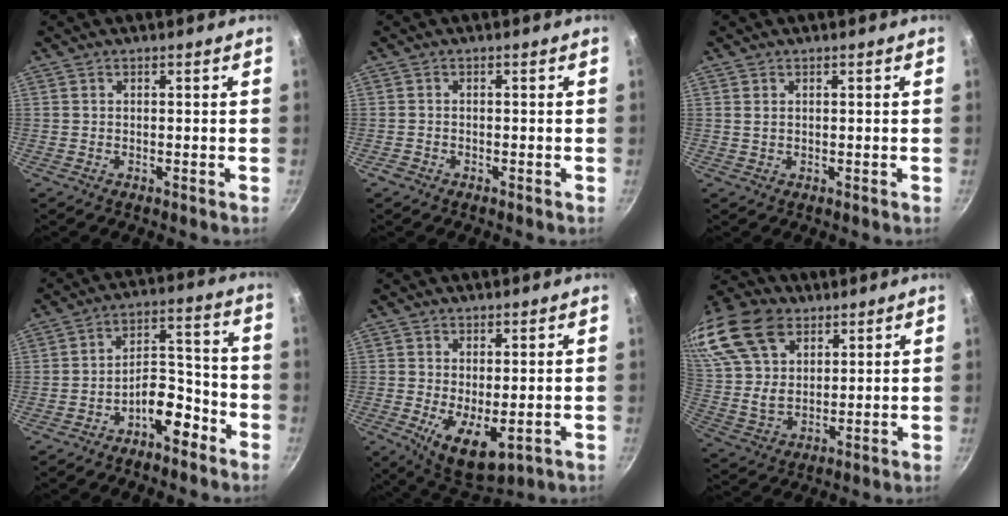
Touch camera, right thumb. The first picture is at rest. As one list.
[{"total": 0.9, "force": [-0.7, 0.6, 0.3], "torque": [-0.016, 0.007, -0.014]}, {"total": 0.8, "force": [0.3, 0.5, 0.4], "torque": [-0.008, 0.000, 0.007]}, {"total": 8.7, "force": [-5.4, 4.3, 5.3], "torque": [-0.054, 0.074, -0.082]}, {"total": 9.1, "force": [-1.1, 4.3, 8.0], "torque": [-0.117, -0.021, -0.002]}, {"total": 24.2, "force": [13.1, 15.4, 13.2], "torque": [-0.295, 0.009, 0.252]}]